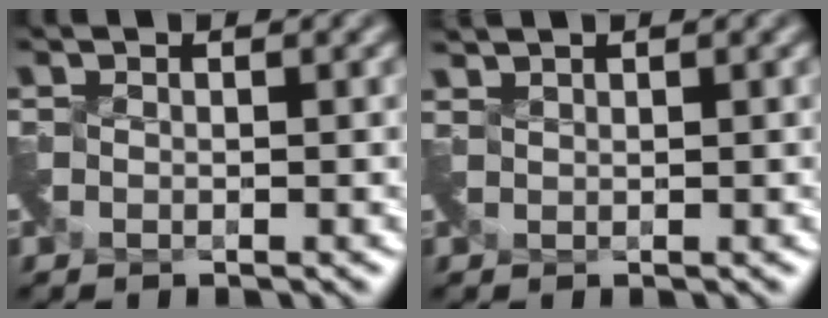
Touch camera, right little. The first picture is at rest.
{"total": 0.9, "force": [0.8, 0.0, -0.4], "torque": [0.005, 0.009, 0.020]}